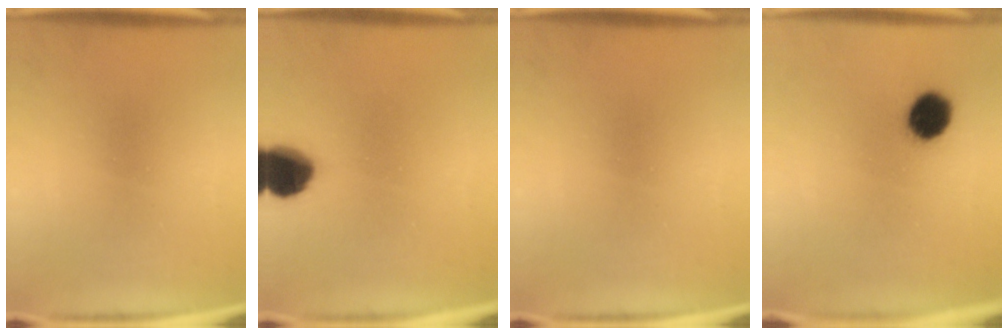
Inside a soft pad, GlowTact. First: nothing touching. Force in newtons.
{"total": 10.5}
{"total": 0.0}
{"total": 7.2}